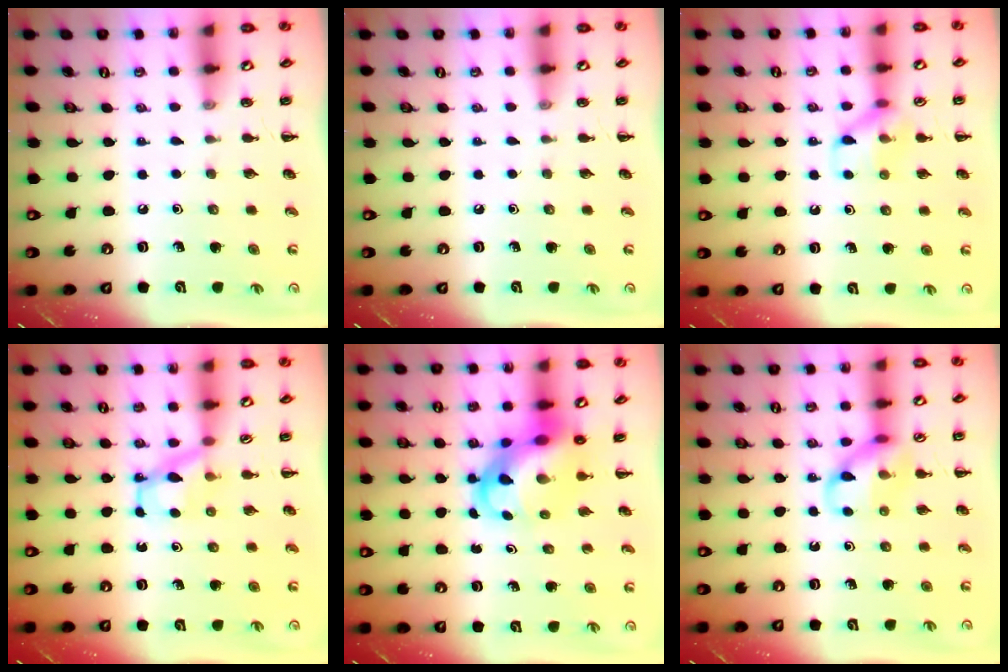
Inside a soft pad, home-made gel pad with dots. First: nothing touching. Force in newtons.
{"total": 0.0}
{"total": 9.3, "press": 9.2, "slide": 0.8}
{"total": 4.1, "press": 4.0, "slide": 0.8}
{"total": 9.1, "press": 8.7, "slide": 2.6}
{"total": 12.2, "press": 12.0, "slide": 1.6}